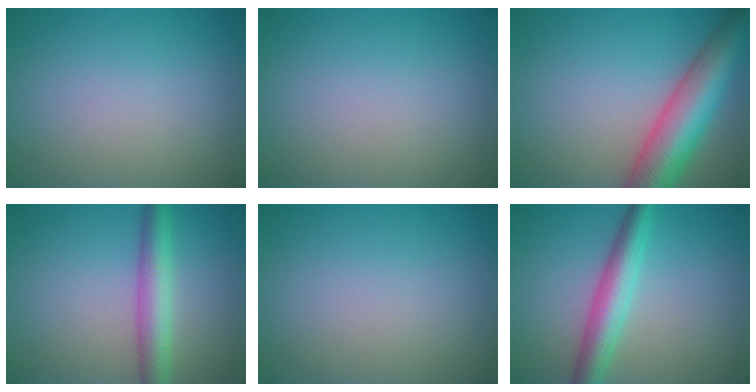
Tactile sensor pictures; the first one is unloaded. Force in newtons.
{"total": 0.0}
{"total": 9.4, "press": 9.4, "slide": 0.4}
{"total": 4.2, "press": 4.2, "slide": 0.1}
{"total": 0.0}
{"total": 4.7, "press": 4.7, "slide": 0.0}